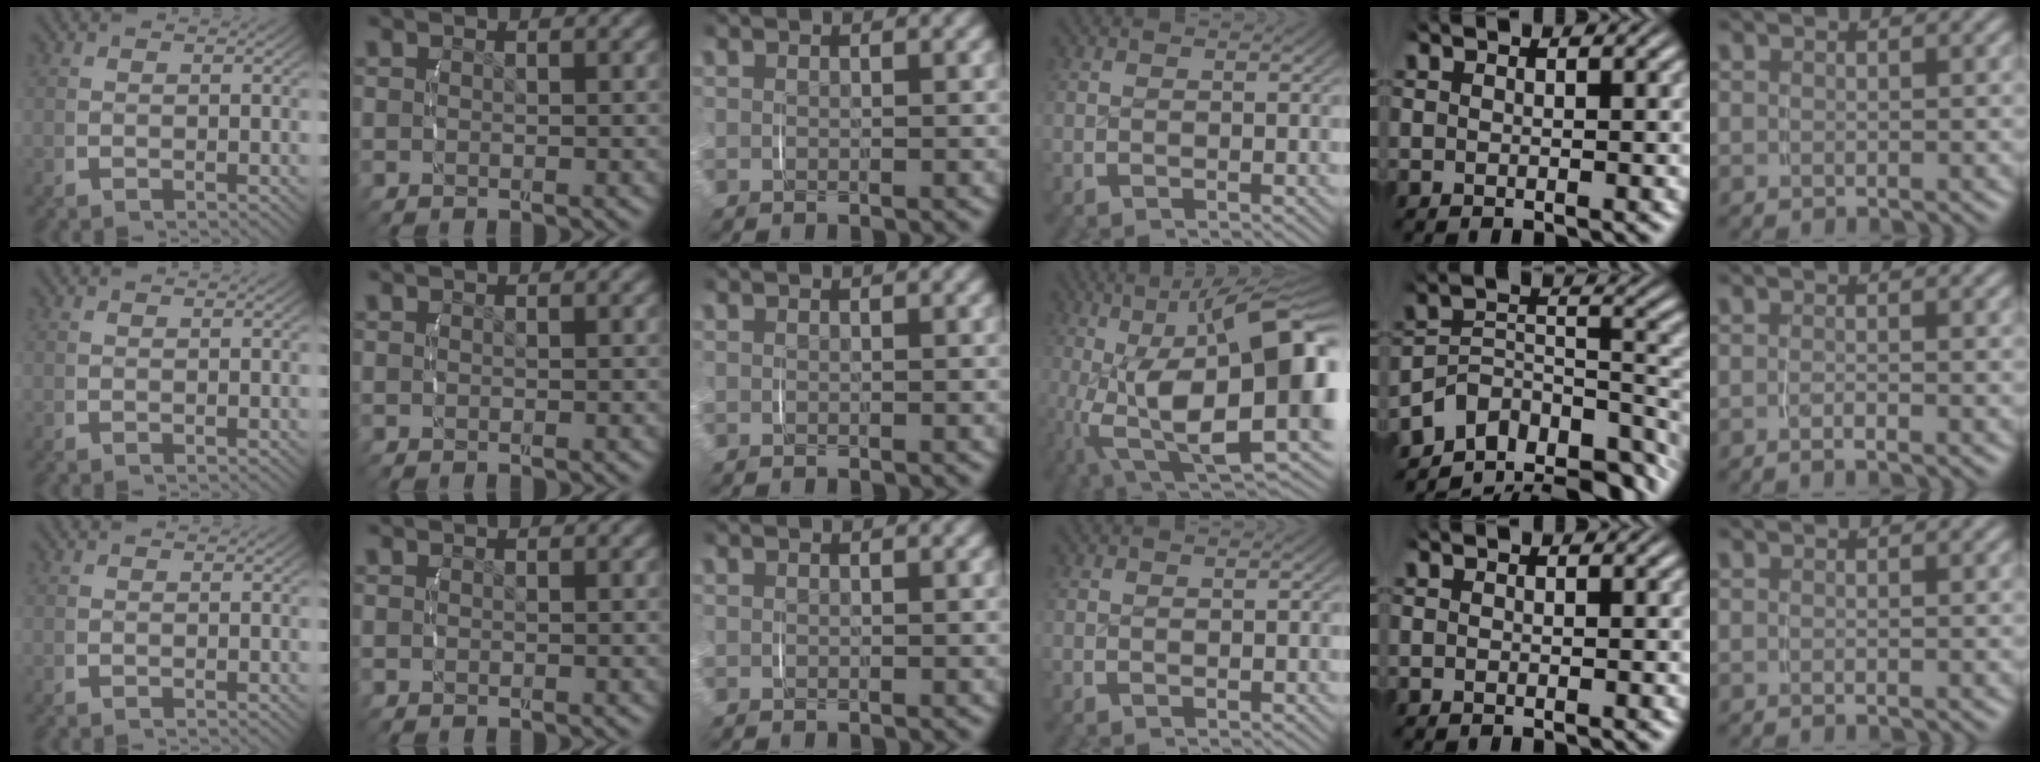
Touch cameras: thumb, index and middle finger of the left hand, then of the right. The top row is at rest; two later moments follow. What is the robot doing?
{"motion": "lift_and_place", "object": "ethernet cable"}